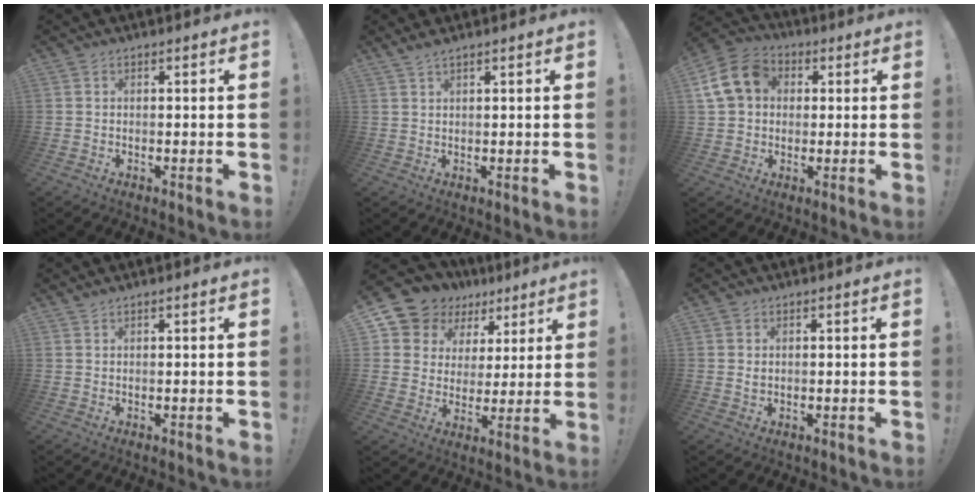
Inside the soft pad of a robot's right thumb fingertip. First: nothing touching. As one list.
[{"total": 1.9, "force": [1.4, -0.1, 1.3], "torque": [-0.034, -0.002, 0.027]}, {"total": 13.6, "force": [3.3, 11.0, 7.2], "torque": [-0.121, 0.004, 0.070]}, {"total": 0.9, "force": [0.7, -0.2, 0.5], "torque": [-0.009, -0.001, 0.012]}, {"total": 11.4, "force": [7.3, 8.4, 2.6], "torque": [-0.056, -0.053, 0.148]}, {"total": 0.9, "force": [0.5, 0.7, 0.4], "torque": [-0.008, 0.001, 0.010]}]